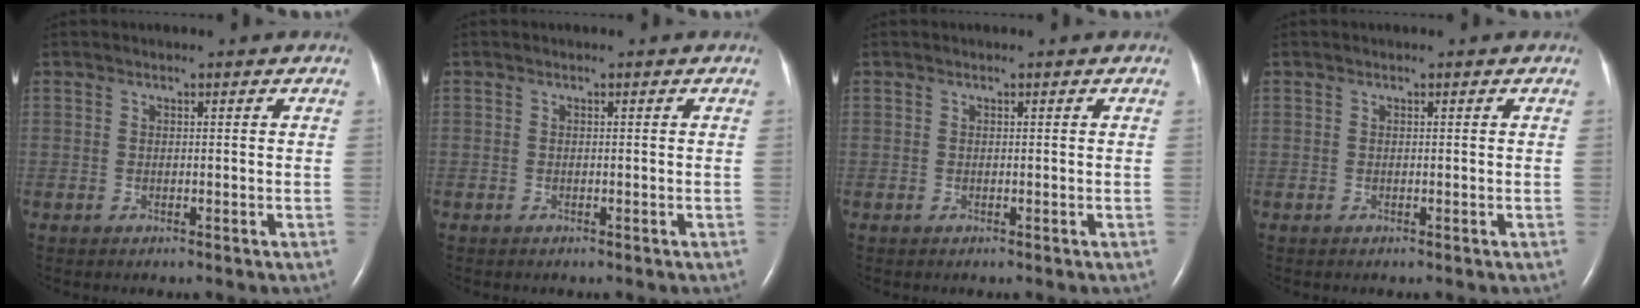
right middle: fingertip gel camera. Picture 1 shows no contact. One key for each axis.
{"total": 0.0}
{"total": 0.0}
{"total": 0.0}